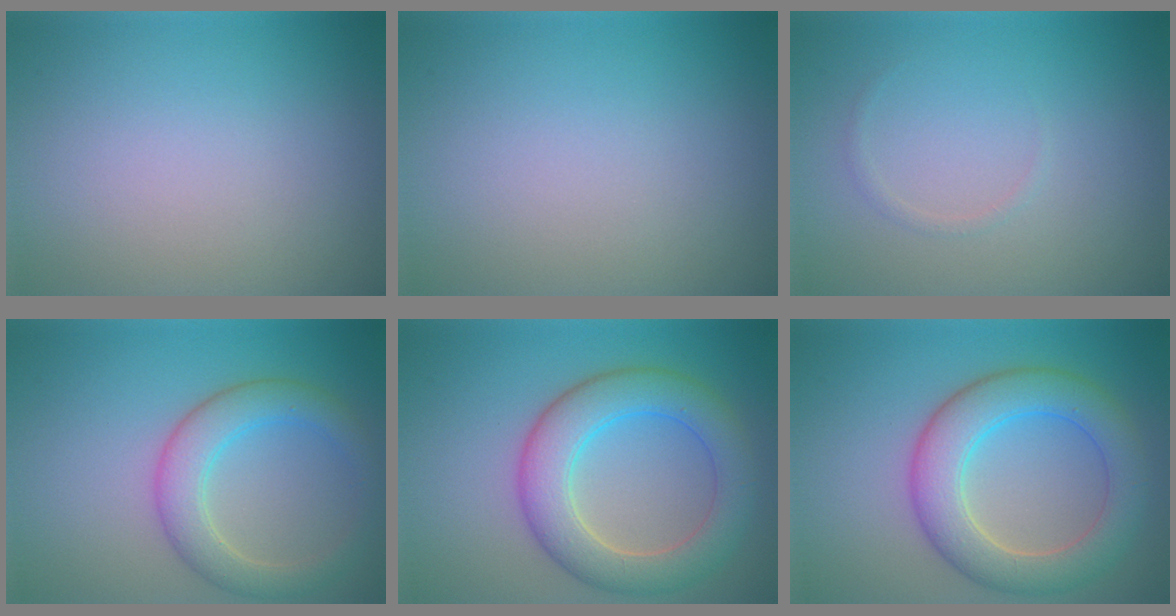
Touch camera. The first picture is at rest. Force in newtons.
{"total": 0.0}
{"total": 0.6, "press": 0.6, "slide": 0.1}
{"total": 4.4, "press": 4.4, "slide": 0.4}
{"total": 6.6, "press": 6.6, "slide": 0.1}
{"total": 6.6, "press": 6.6, "slide": 0.1}